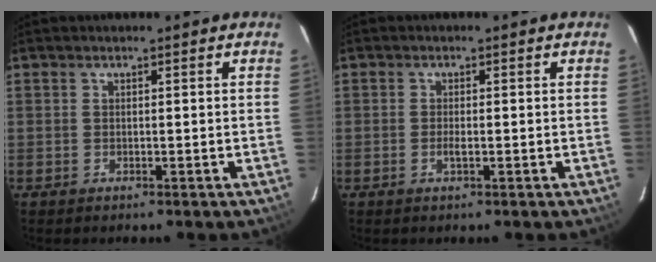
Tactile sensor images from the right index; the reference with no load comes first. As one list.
[{"total": 1.3, "force": [-0.4, 0.3, 1.2], "torque": [-0.022, 0.001, -0.006]}]